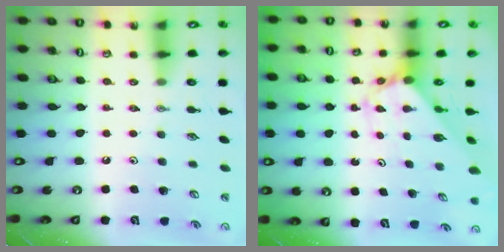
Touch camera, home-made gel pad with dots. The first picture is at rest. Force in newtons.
{"total": 2.3, "press": 2.3, "slide": 0.2}